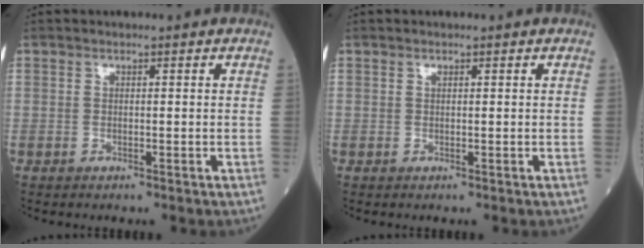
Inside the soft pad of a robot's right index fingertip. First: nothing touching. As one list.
[{"total": 0.0}]